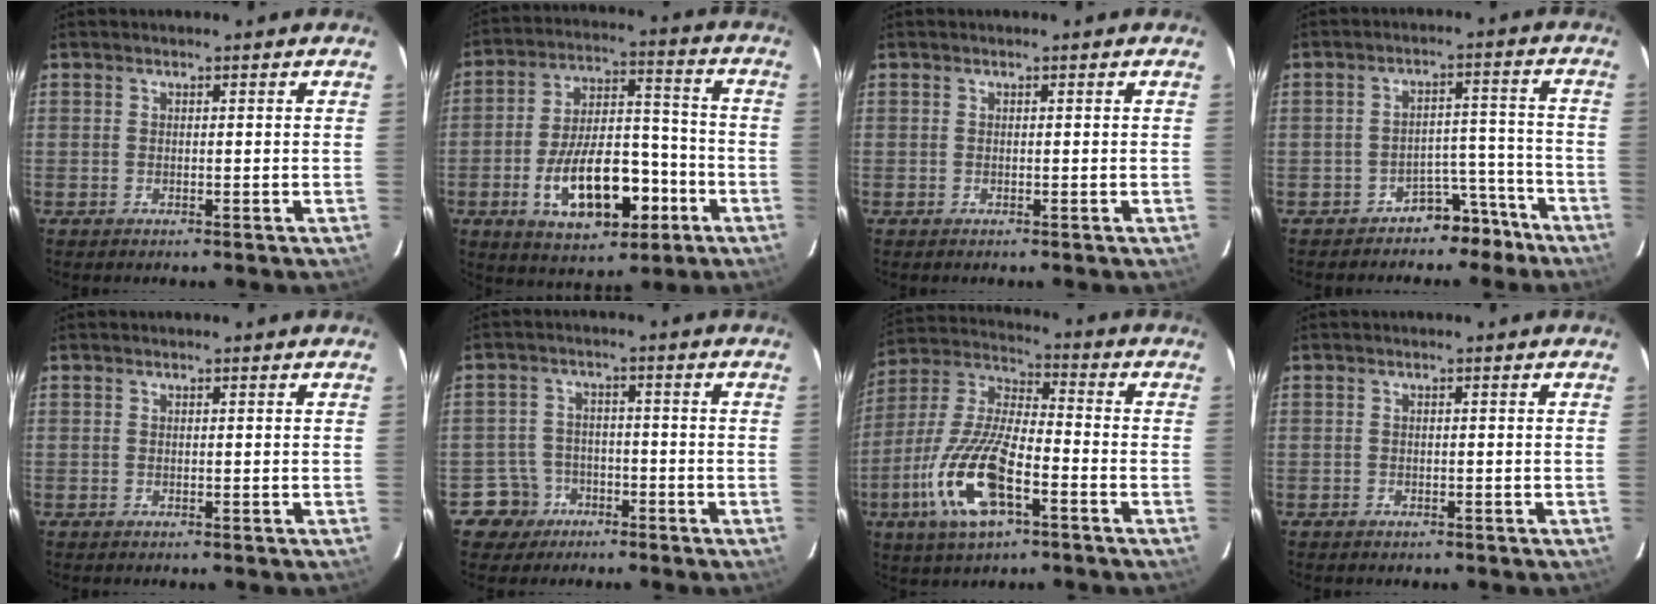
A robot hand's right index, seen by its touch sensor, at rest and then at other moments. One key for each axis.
{"total": 17.2, "fx": -6.6, "fy": 8.3, "fz": 13.6, "tx": -0.250, "ty": 0.015, "tz": -0.089}
{"total": 0.0}
{"total": 7.2, "fx": -5.7, "fy": 4.3, "fz": 0.7, "tx": 0.001, "ty": 0.052, "tz": -0.072}
{"total": 0.0}
{"total": 6.0, "fx": -3.3, "fy": 5.0, "fz": -0.1, "tx": -0.014, "ty": 0.024, "tz": -0.055}
{"total": 17.6, "fx": -7.5, "fy": 6.3, "fz": 14.7, "tx": -0.318, "ty": -0.015, "tz": -0.148}
{"total": 1.3, "fx": -0.9, "fy": 0.9, "fz": 0.2, "tx": -0.006, "ty": 0.002, "tz": -0.011}